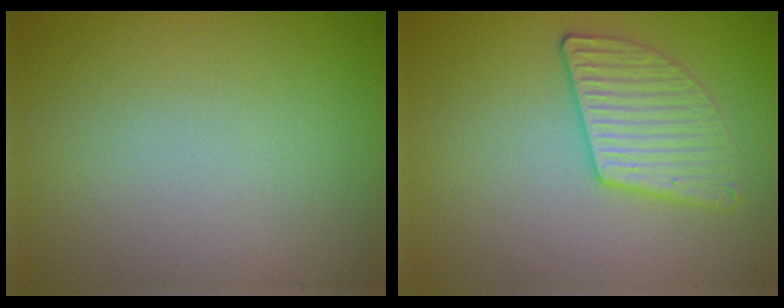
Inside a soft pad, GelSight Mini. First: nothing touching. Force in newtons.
{"total": 3.0, "press": 2.9, "slide": 0.4}